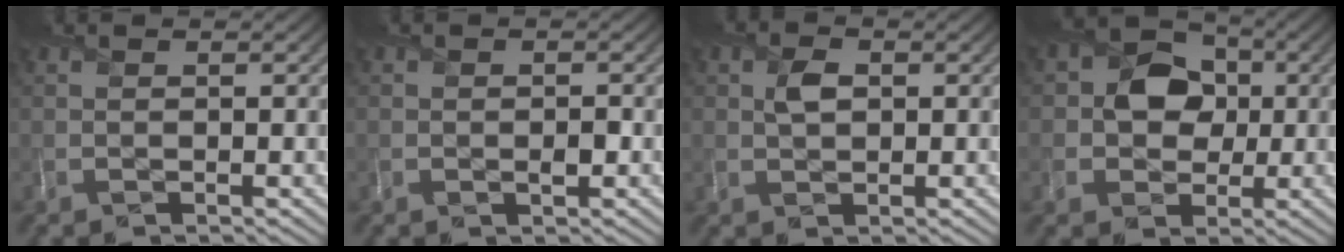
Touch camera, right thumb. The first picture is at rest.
{"total": 1.5, "force": [-0.5, 1.0, 1.0], "torque": [-0.011, -0.002, -0.011]}
{"total": 2.5, "force": [0.4, 1.7, 1.8], "torque": [-0.040, 0.002, 0.004]}
{"total": 7.5, "force": [0.5, 6.3, 4.1], "torque": [-0.077, 0.006, -0.014]}